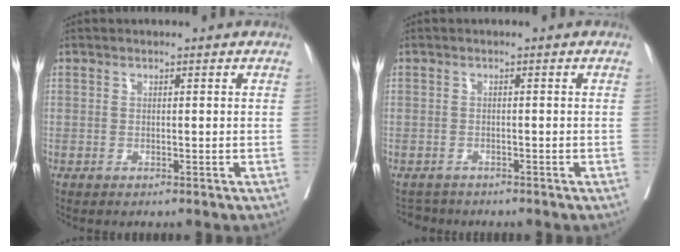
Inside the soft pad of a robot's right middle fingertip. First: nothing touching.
{"total": 2.0, "force": [-1.9, 0.6, -0.6], "torque": [0.008, -0.005, -0.033]}